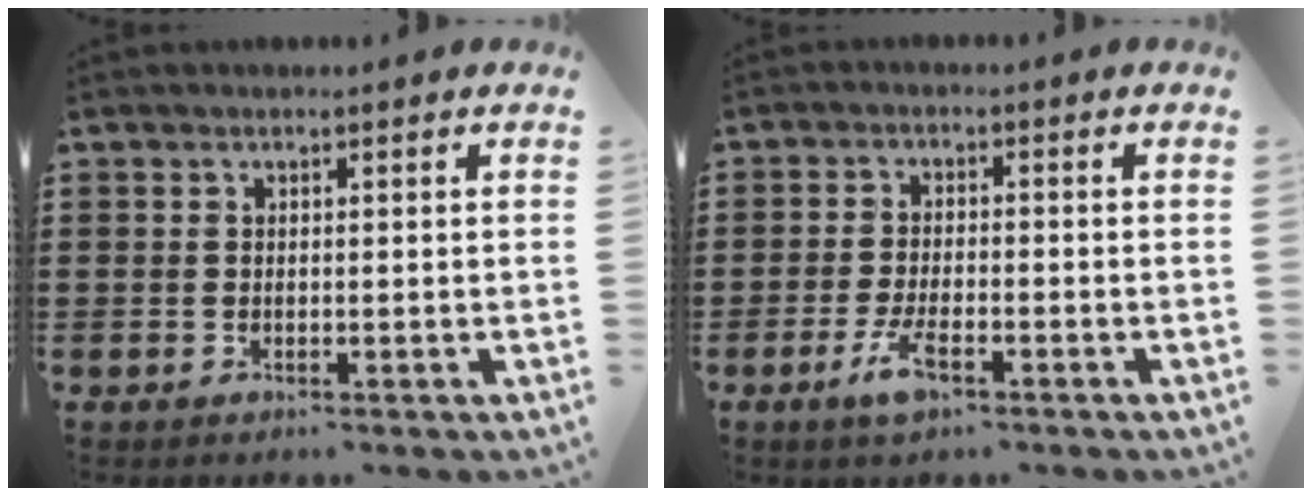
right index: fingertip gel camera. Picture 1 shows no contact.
{"total": 4.5, "force": [-2.3, 1.4, 3.5], "torque": [-0.084, -0.007, -0.049]}